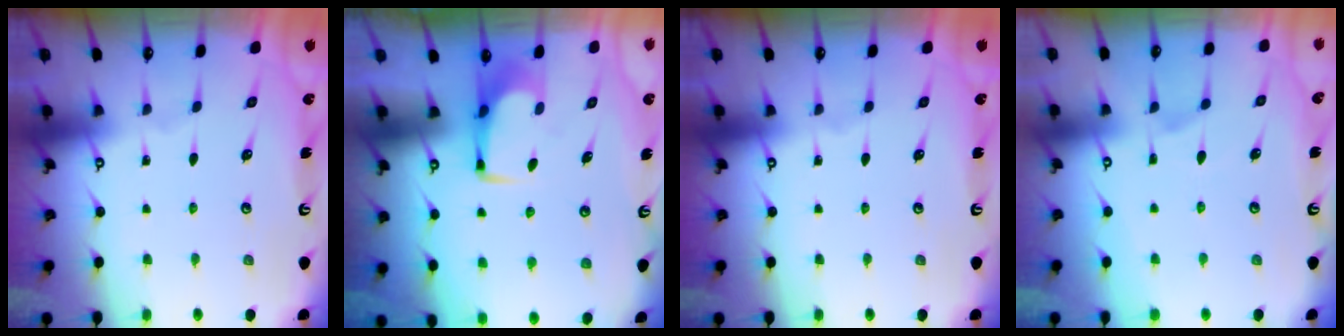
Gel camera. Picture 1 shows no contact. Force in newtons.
{"total": 2.0, "press": 1.9, "slide": 0.6}
{"total": 0.0}
{"total": 5.3, "press": 5.1, "slide": 1.2}